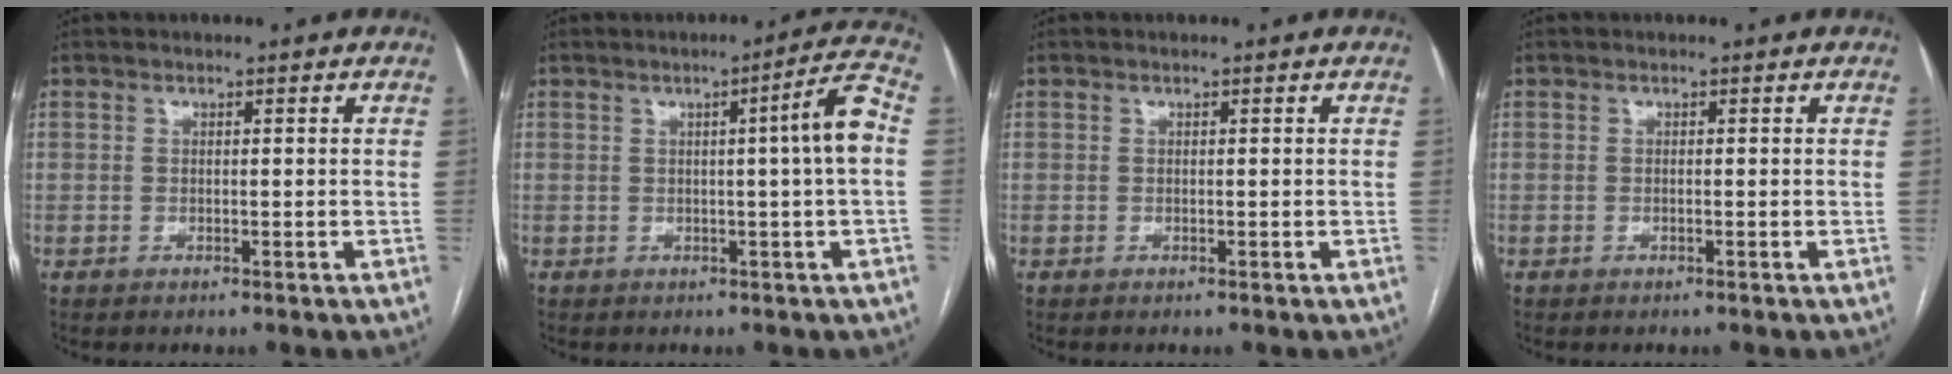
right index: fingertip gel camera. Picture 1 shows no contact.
{"total": 6.3, "force": [0.2, -1.1, 6.2], "torque": [-0.085, 0.004, 0.004]}
{"total": 0.0}
{"total": 0.0}